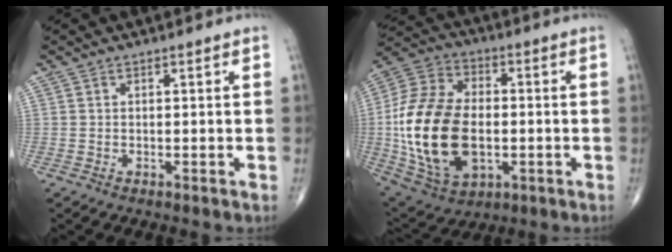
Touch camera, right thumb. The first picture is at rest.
{"total": 23.3, "force": [-2.2, 14.4, 18.2], "torque": [-0.356, 0.006, -0.028]}